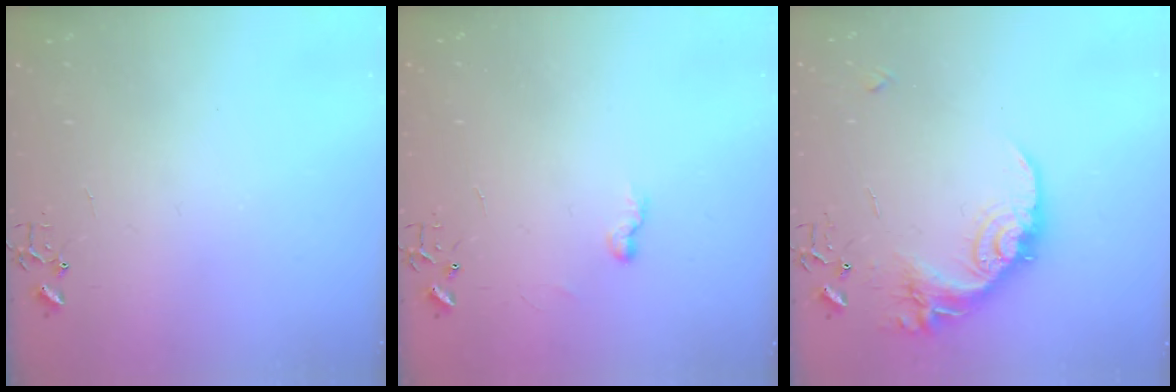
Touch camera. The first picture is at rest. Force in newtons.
{"total": 4.6, "press": 4.6, "slide": 0.6}
{"total": 18.0, "press": 17.9, "slide": 1.1}